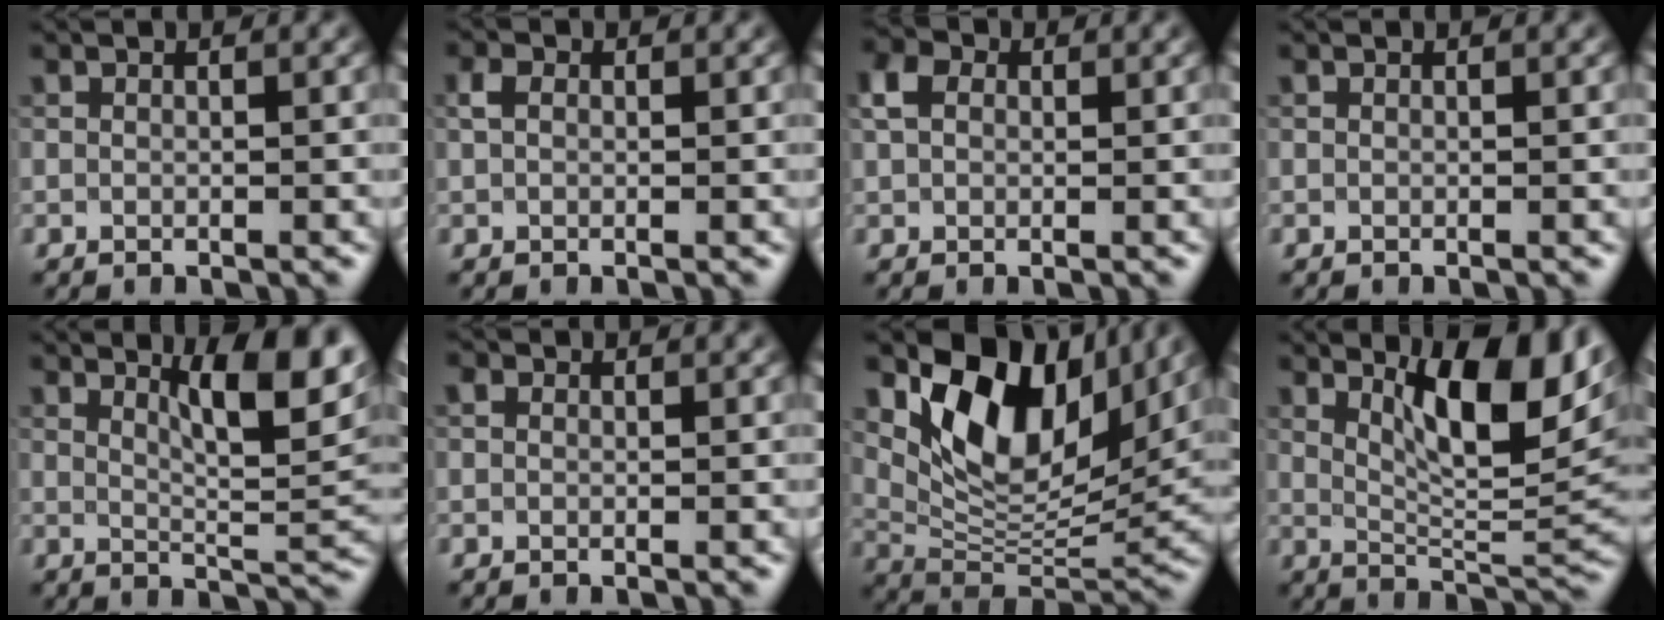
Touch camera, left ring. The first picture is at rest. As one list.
[{"total": 1.4, "force": [0.5, 1.0, 0.8], "torque": [-0.018, 0.007, 0.007]}, {"total": 2.9, "force": [1.0, 2.2, 1.6], "torque": [-0.040, 0.009, 0.012]}, {"total": 0.0}, {"total": 7.3, "force": [3.8, 1.7, 6.0], "torque": [-0.075, -0.001, 0.062]}, {"total": 0.8, "force": [0.5, 0.6, 0.3], "torque": [-0.006, 0.000, 0.003]}, {"total": 10.9, "force": [5.5, 6.2, 7.1], "torque": [-0.120, -0.010, 0.105]}, {"total": 9.8, "force": [4.0, 2.9, 8.4], "torque": [-0.135, -0.002, 0.072]}]